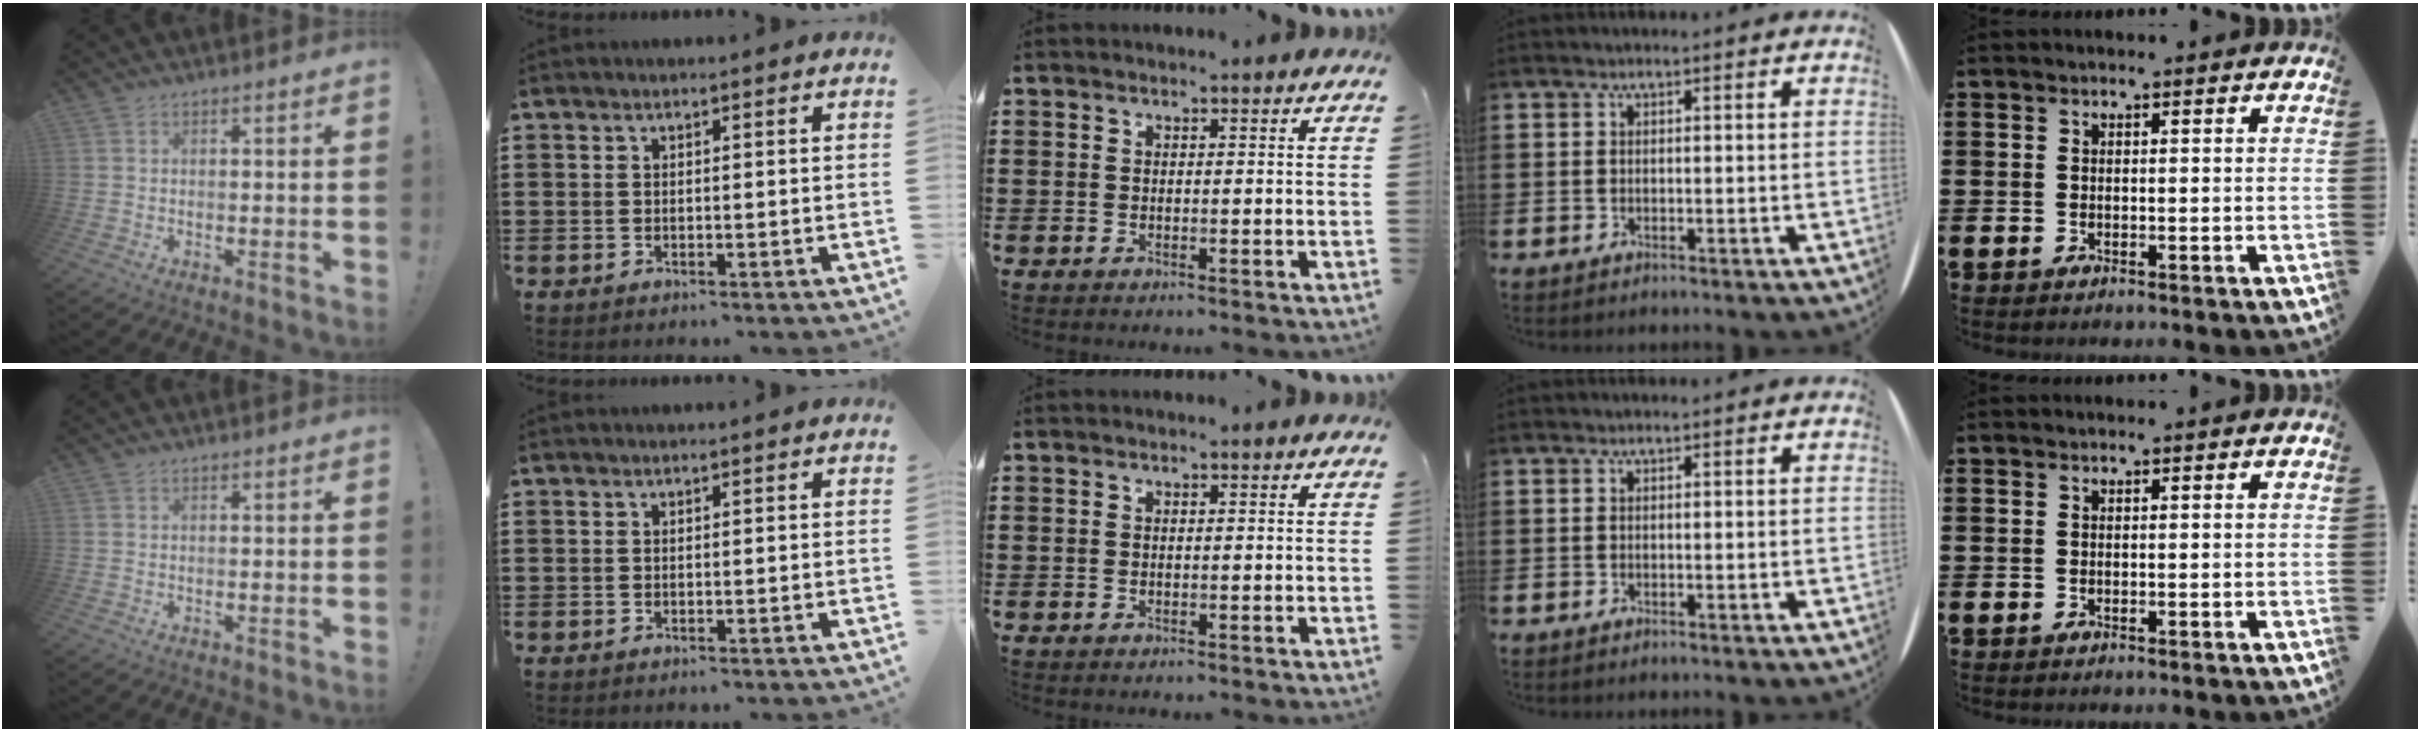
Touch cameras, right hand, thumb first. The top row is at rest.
{}